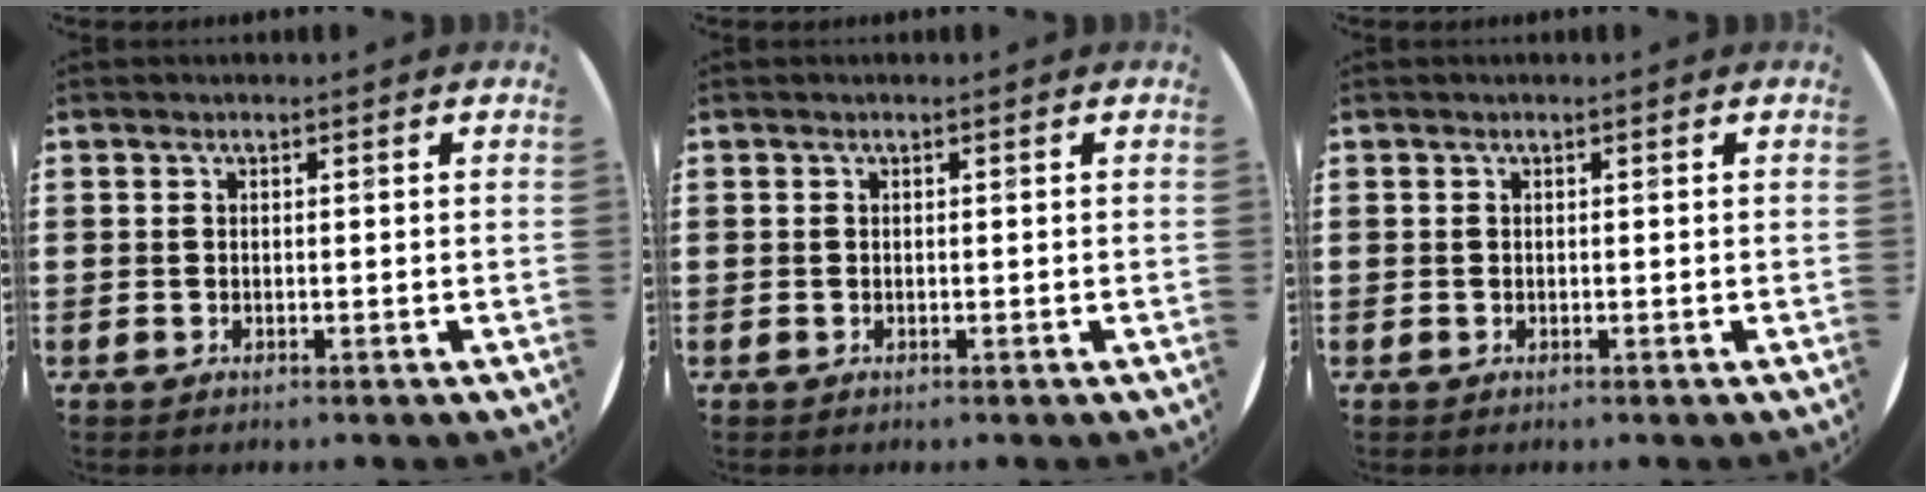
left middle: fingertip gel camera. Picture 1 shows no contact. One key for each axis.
{"total": 0.0}
{"total": 0.0}